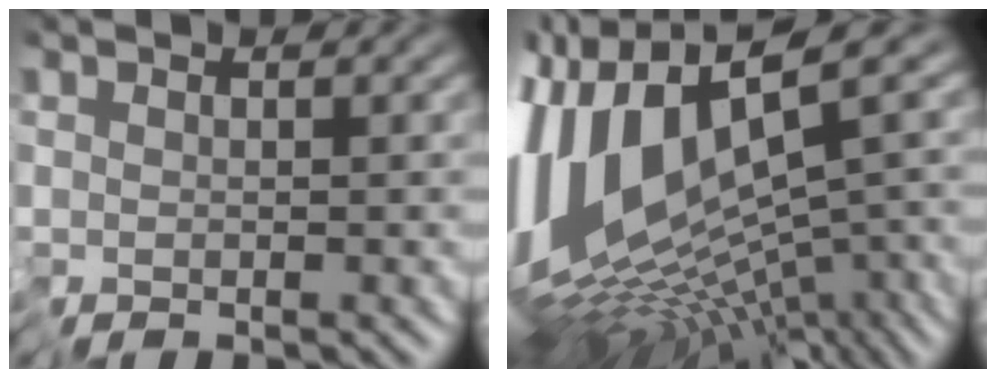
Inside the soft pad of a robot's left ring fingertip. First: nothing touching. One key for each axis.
{"total": 13.3, "fx": -0.5, "fy": 6.0, "fz": 11.9, "tx": -0.239, "ty": 0.006, "tz": 0.008}